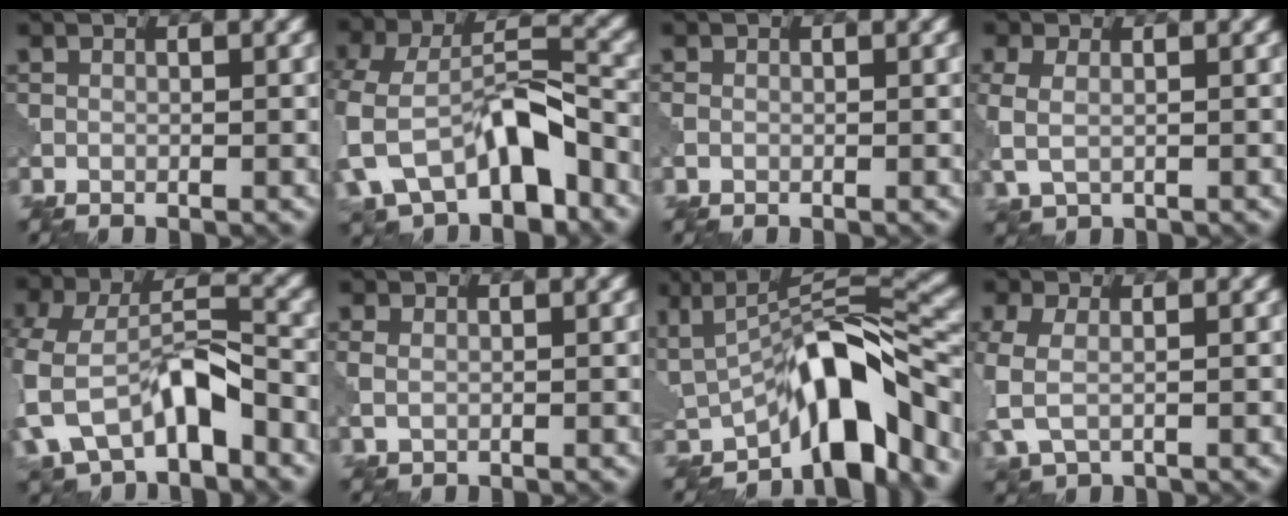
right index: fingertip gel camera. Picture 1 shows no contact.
{"total": 9.5, "force": [-4.3, 5.2, 6.7], "torque": [-0.128, 0.007, -0.080]}
{"total": 0.8, "force": [-0.2, 0.7, 0.4], "torque": [-0.009, -0.001, -0.006]}
{"total": 3.3, "force": [-0.1, 2.2, 2.5], "torque": [-0.066, -0.003, 0.001]}
{"total": 8.4, "force": [-3.7, 4.6, 6.1], "torque": [-0.128, 0.003, -0.075]}
{"total": 1.7, "force": [0.2, 1.2, 1.1], "torque": [-0.031, -0.001, 0.008]}
{"total": 9.4, "force": [-4.2, 3.4, 7.7], "torque": [-0.089, 0.013, -0.079]}
{"total": 4.4, "force": [-0.8, 2.8, 3.4], "torque": [-0.095, -0.005, -0.019]}